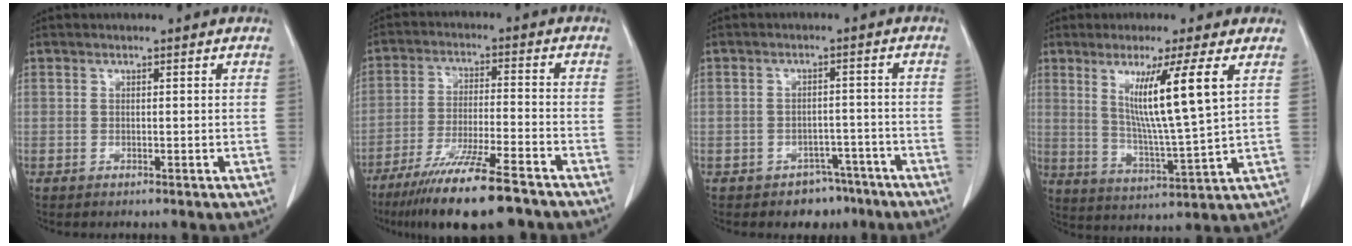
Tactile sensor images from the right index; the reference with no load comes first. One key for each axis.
{"total": 14.6, "fx": -10.9, "fy": 1.1, "fz": 9.7, "tx": -0.175, "ty": -0.040, "tz": -0.182}
{"total": 4.9, "fx": -3.4, "fy": 3.5, "fz": 0.5, "tx": 0.006, "ty": 0.020, "tz": -0.041}
{"total": 11.2, "fx": 4.2, "fy": -1.3, "fz": 10.3, "tx": -0.179, "ty": -0.022, "tz": 0.078}